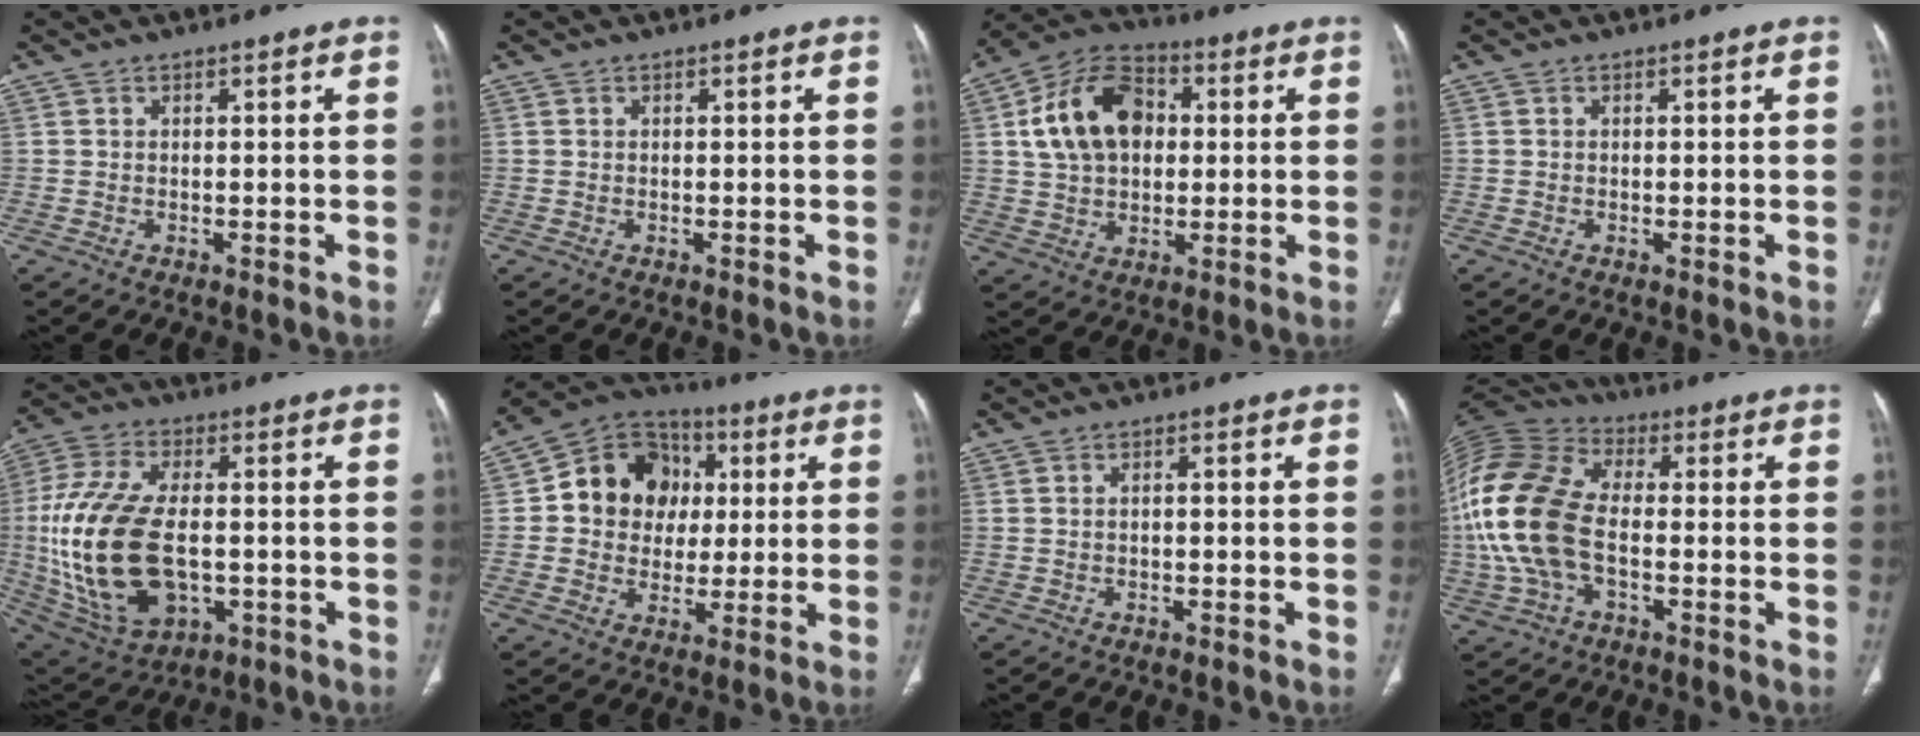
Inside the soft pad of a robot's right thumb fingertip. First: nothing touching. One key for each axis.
{"total": 0.0}
{"total": 15.5, "fx": 2.7, "fy": 10.8, "fz": 10.7, "tx": -0.166, "ty": 0.016, "tz": 0.040}
{"total": 0.0}
{"total": 23.1, "fx": -2.2, "fy": 13.0, "fz": 19.0, "tx": -0.401, "ty": -0.001, "tz": -0.017}
{"total": 14.3, "fx": 1.8, "fy": 12.5, "fz": 6.7, "tx": -0.061, "ty": 0.015, "tz": 0.024}
{"total": 0.8, "fx": -0.2, "fy": 0.4, "fz": 0.7, "tx": -0.014, "ty": 0.006, "tz": -0.004}
{"total": 19.3, "fx": -2.0, "fy": 11.4, "fz": 15.5, "tx": -0.348, "ty": 0.023, "tz": -0.040}